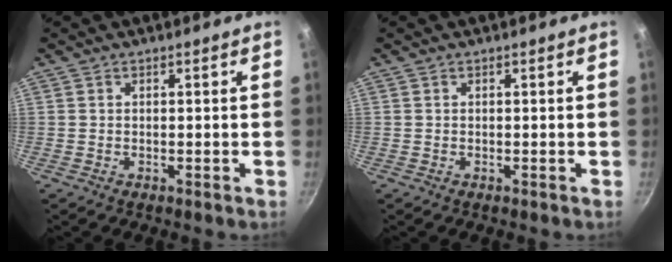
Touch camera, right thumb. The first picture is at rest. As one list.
[{"total": 0.0}]